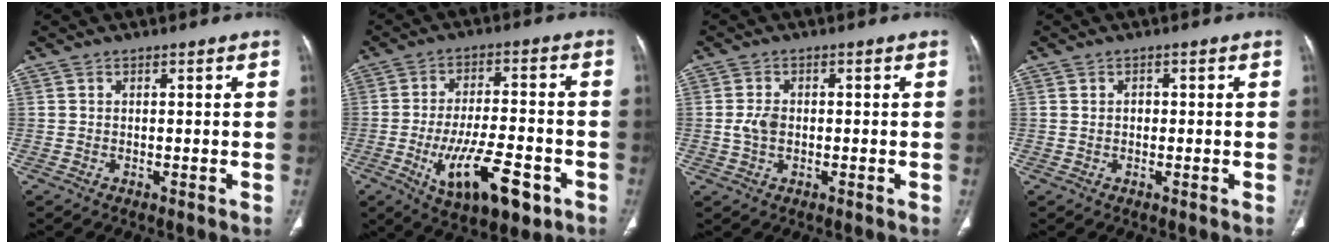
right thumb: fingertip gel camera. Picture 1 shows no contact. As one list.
[{"total": 15.8, "force": [-6.2, 6.4, 13.1], "torque": [-0.207, 0.019, -0.087]}, {"total": 3.3, "force": [-0.2, 2.2, 2.5], "torque": [-0.051, 0.007, -0.005]}, {"total": 1.1, "force": [0.0, 0.9, 0.6], "torque": [-0.007, 0.003, -0.001]}]